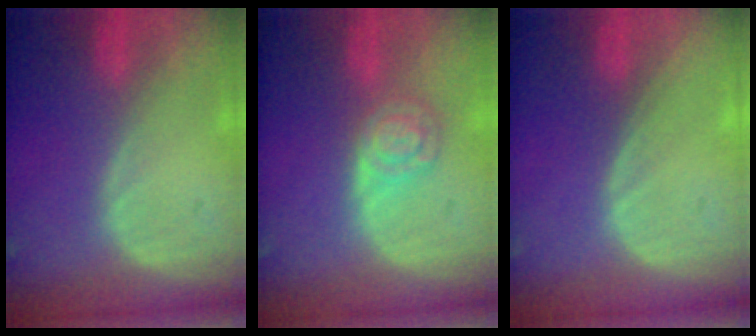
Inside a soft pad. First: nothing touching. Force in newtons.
{"total": 5.3, "press": 4.7, "slide": 2.6}
{"total": 0.0}